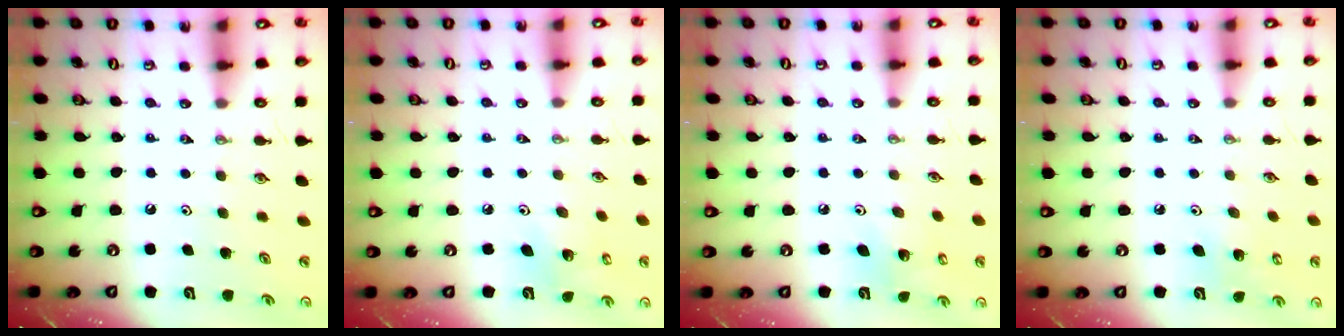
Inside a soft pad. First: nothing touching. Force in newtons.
{"total": 5.5, "press": 5.5, "slide": 0.3}
{"total": 5.5, "press": 5.5, "slide": 0.3}
{"total": 5.0, "press": 5.0, "slide": 0.5}